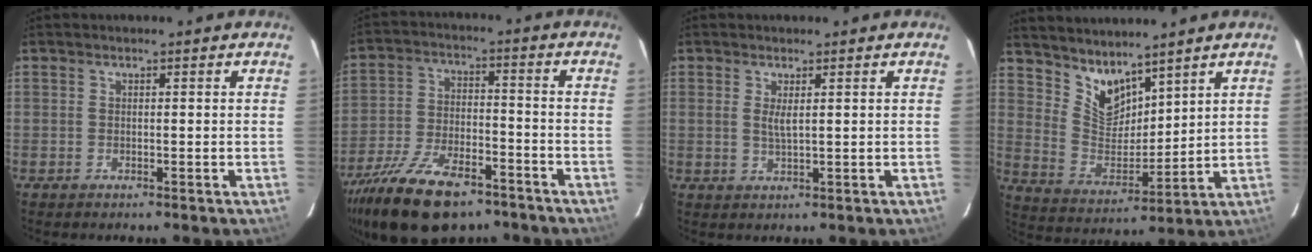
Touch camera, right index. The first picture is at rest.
{"total": 19.7, "force": [-14.0, 8.5, 10.9], "torque": [-0.233, -0.030, -0.234]}
{"total": 2.1, "force": [0.6, 0.4, 2.0], "torque": [-0.038, -0.003, 0.010]}
{"total": 9.2, "force": [7.7, 3.9, 3.3], "torque": [-0.063, -0.004, 0.160]}